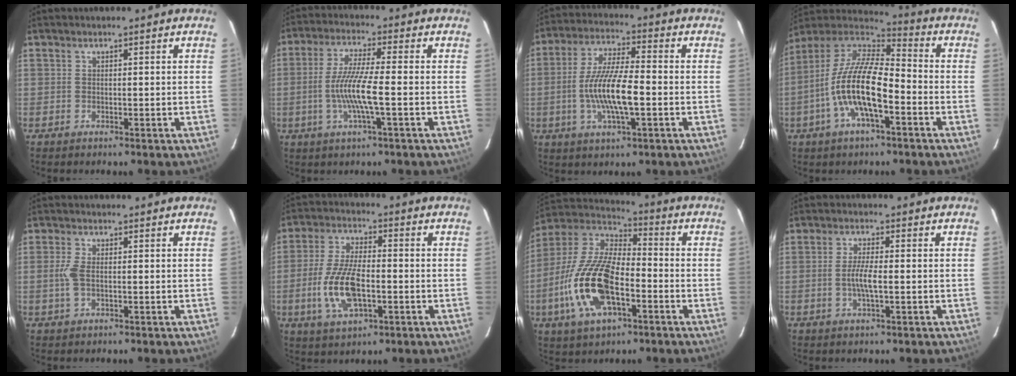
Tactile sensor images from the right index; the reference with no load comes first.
{"total": 8.7, "force": [-2.1, 0.1, 8.5], "torque": [-0.169, -0.004, -0.041]}
{"total": 11.9, "force": [-2.5, 2.6, 11.4], "torque": [-0.225, -0.001, -0.048]}
{"total": 16.1, "force": [-5.2, 5.3, 14.3], "torque": [-0.280, -0.003, -0.104]}
{"total": 3.3, "force": [-0.3, 1.4, 2.9], "torque": [-0.068, 0.001, -0.007]}
{"total": 12.1, "force": [-3.0, 5.3, 10.4], "torque": [-0.221, -0.002, -0.054]}
{"total": 18.8, "force": [-6.1, 8.3, 15.7], "torque": [-0.338, -0.009, -0.119]}
{"total": 4.0, "force": [-0.8, 0.5, 3.9], "torque": [-0.074, -0.001, -0.016]}